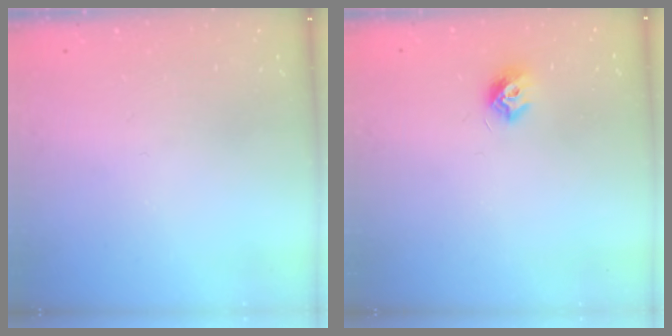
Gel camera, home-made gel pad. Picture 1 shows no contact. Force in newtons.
{"total": 7.3, "press": 7.2, "slide": 0.3}